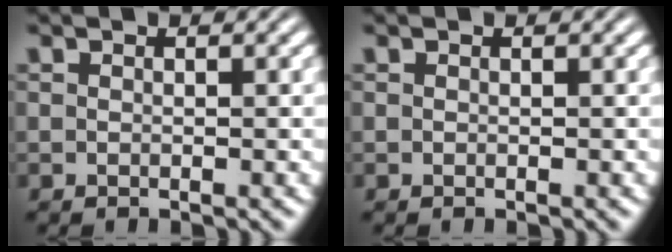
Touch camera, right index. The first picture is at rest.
{"total": 0.0}